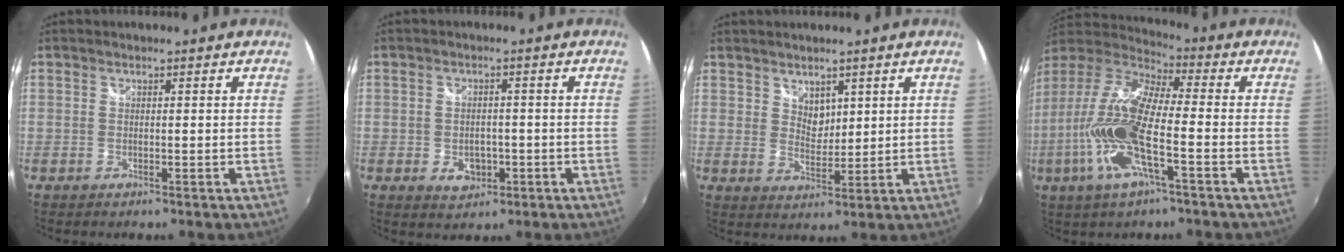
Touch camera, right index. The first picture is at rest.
{"total": 5.0, "force": [-1.6, 3.8, 2.8], "torque": [-0.056, -0.003, -0.020]}
{"total": 3.7, "force": [2.5, 2.4, 1.4], "torque": [-0.014, 0.000, 0.047]}
{"total": 17.7, "force": [-5.1, 4.5, 16.3], "torque": [-0.338, -0.014, -0.109]}